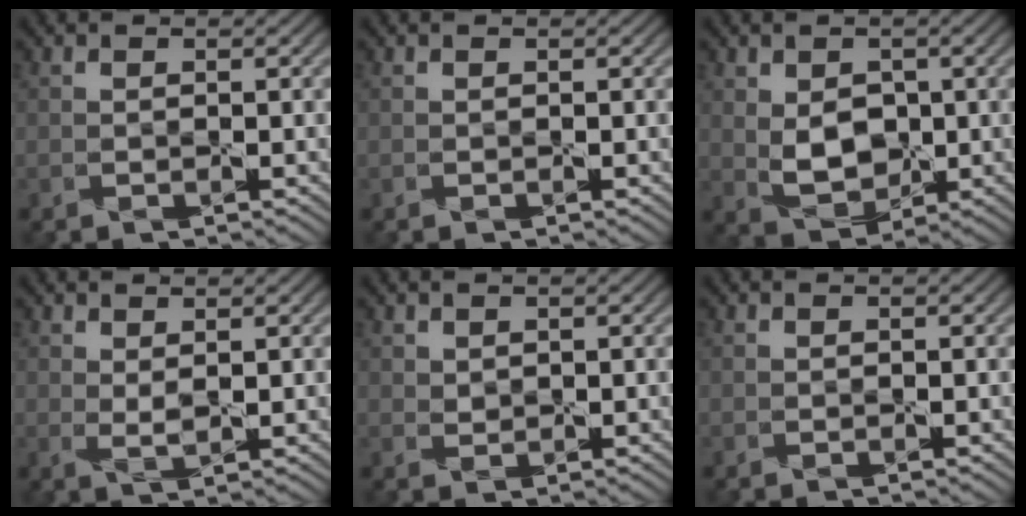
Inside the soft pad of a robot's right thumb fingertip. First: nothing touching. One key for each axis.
{"total": 0.0}
{"total": 5.1, "fx": 0.5, "fy": 3.8, "fz": 3.3, "tx": -0.073, "ty": -0.008, "tz": 0.019}
{"total": 1.8, "fx": 1.1, "fy": 0.5, "fz": 1.2, "tx": -0.031, "ty": -0.003, "tz": 0.026}
{"total": 1.1, "fx": 0.9, "fy": 0.6, "fz": 0.0, "tx": -0.004, "ty": -0.002, "tz": 0.023}
{"total": 0.0}